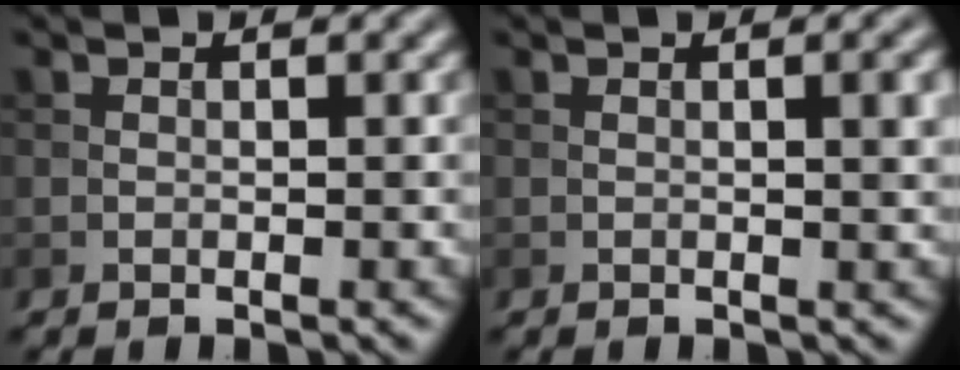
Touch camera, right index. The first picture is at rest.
{"total": 2.4, "force": [0.6, 0.7, 2.2], "torque": [-0.025, 0.004, 0.009]}